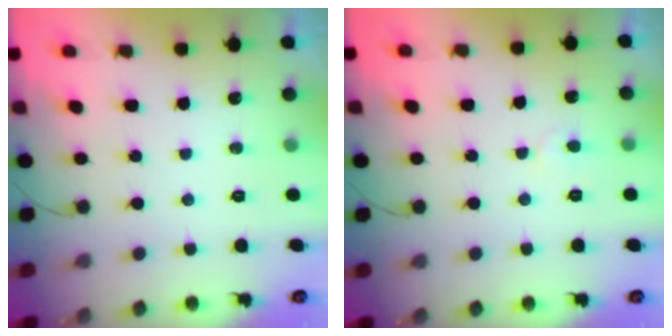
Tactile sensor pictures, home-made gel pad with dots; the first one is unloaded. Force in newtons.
{"total": 2.8, "press": 2.8, "slide": 0.3}